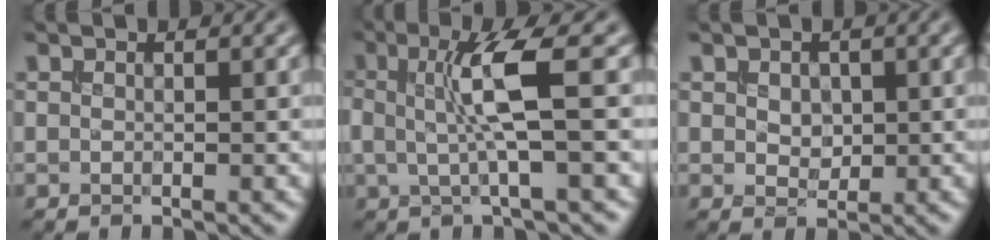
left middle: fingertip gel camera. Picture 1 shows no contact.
{"total": 4.8, "force": [0.4, 0.5, 4.8], "torque": [-0.098, 0.002, 0.011]}
{"total": 1.8, "force": [0.3, 1.4, 1.2], "torque": [-0.021, -0.003, 0.008]}